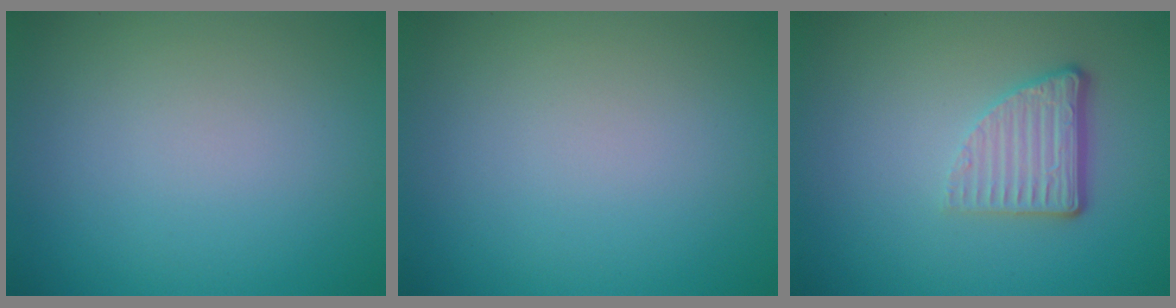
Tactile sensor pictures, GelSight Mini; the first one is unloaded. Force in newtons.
{"total": 0.0}
{"total": 3.8, "press": 2.6, "slide": 2.8}